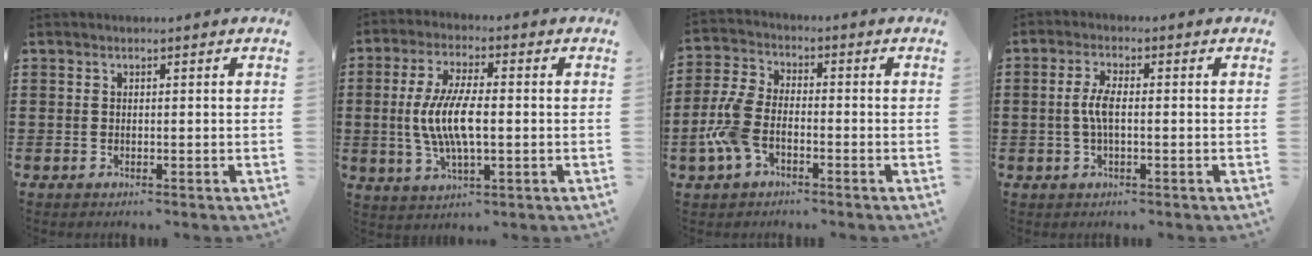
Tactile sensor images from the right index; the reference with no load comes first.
{"total": 8.8, "force": [-0.6, 3.0, 8.3], "torque": [-0.181, -0.008, -0.018]}
{"total": 7.2, "force": [-2.8, 4.0, 5.3], "torque": [-0.141, 0.001, -0.061]}
{"total": 3.9, "force": [-0.3, 1.2, 3.7], "torque": [-0.082, -0.003, -0.012]}